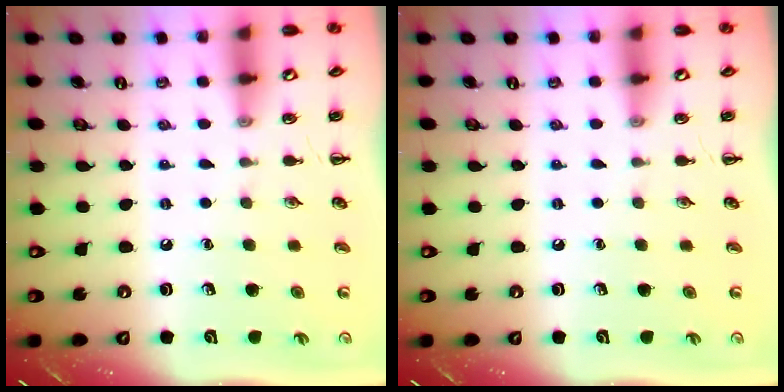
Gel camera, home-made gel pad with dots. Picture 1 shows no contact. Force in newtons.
{"total": 0.0}